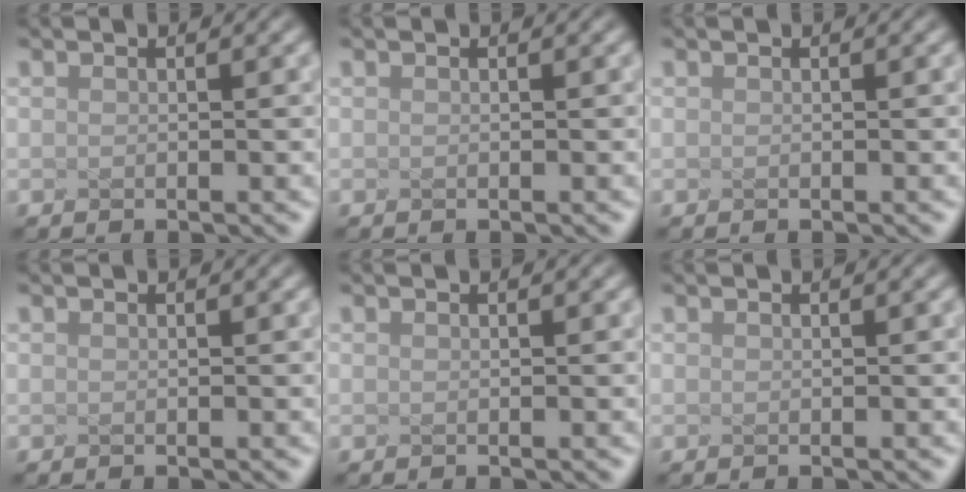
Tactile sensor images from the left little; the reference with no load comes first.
{"total": 0.0}
{"total": 0.0}
{"total": 0.0}
{"total": 0.0}
{"total": 0.0}